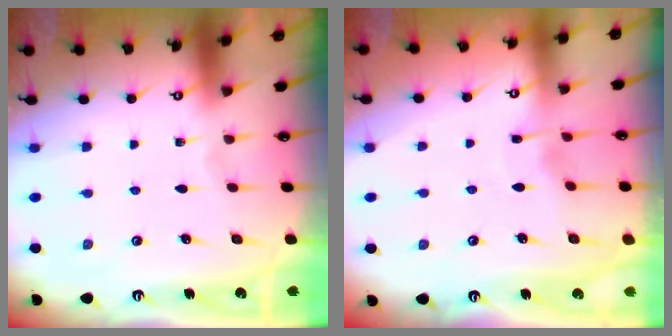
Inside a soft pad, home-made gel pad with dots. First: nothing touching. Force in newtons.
{"total": 3.0, "press": 2.9, "slide": 0.4}